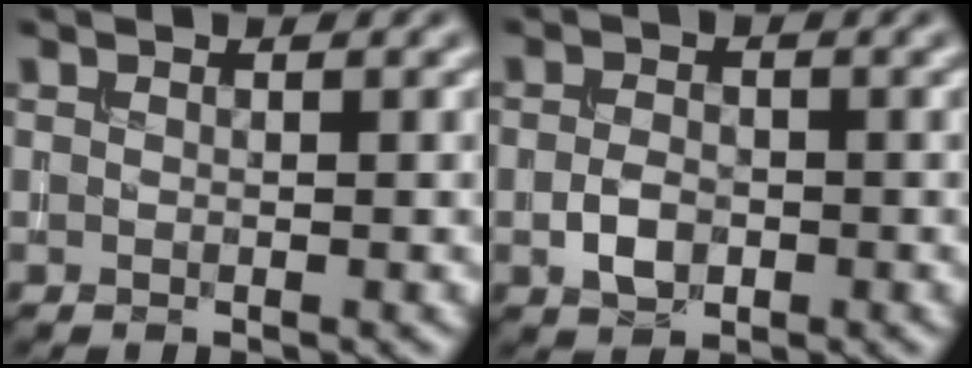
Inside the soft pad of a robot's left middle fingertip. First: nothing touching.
{"total": 2.2, "force": [-0.7, 1.5, 1.5], "torque": [-0.031, 0.000, -0.015]}